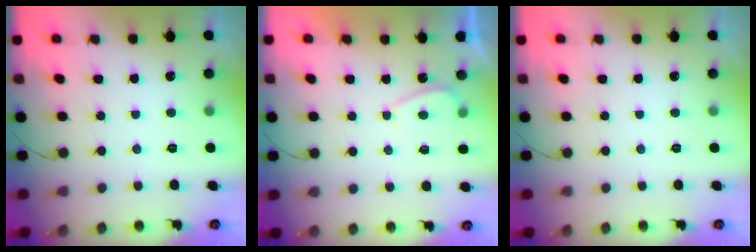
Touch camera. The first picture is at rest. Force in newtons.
{"total": 0.8, "press": 0.6, "slide": 0.5}
{"total": 0.0}